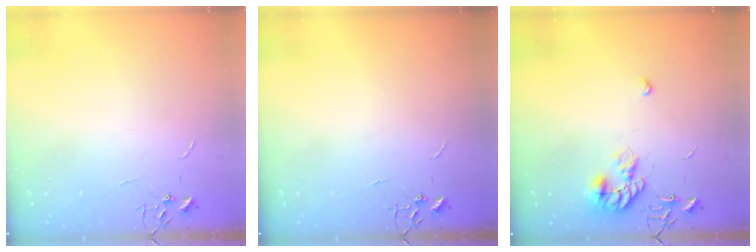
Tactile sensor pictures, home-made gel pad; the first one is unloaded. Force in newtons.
{"total": 0.0}
{"total": 10.6, "press": 10.5, "slide": 0.8}